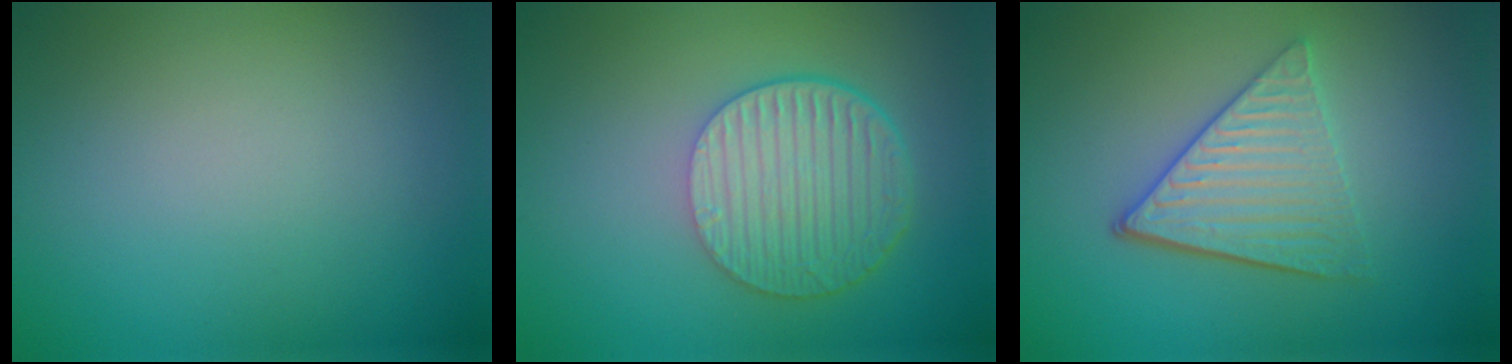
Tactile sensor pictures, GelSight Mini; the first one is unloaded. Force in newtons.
{"total": 6.5, "press": 4.5, "slide": 4.7}
{"total": 4.5, "press": 3.5, "slide": 2.8}